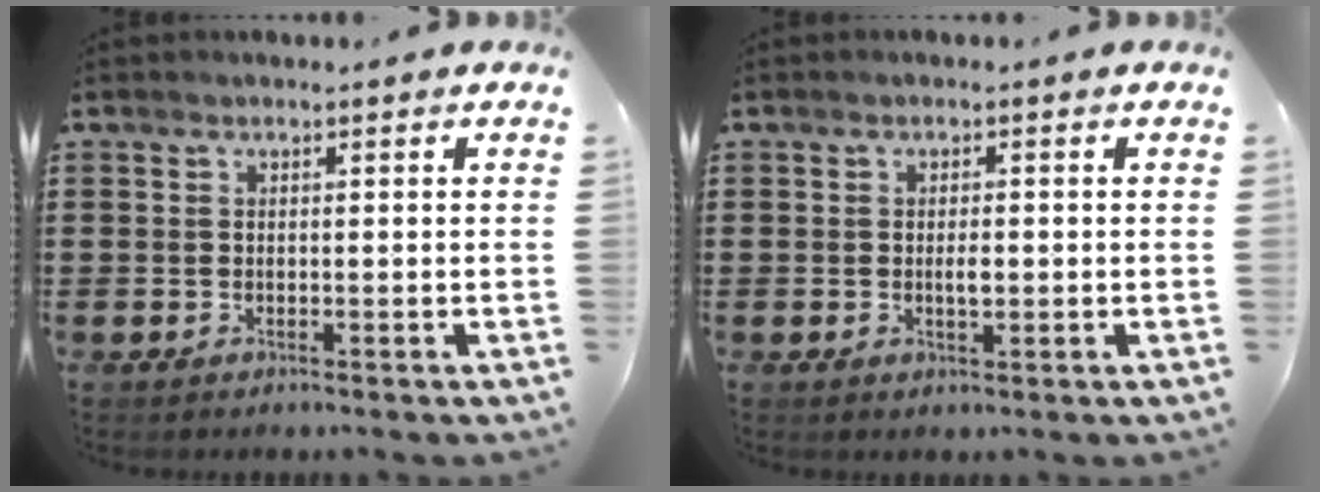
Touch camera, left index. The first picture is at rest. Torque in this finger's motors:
{"motor_torque": [0.72, 0.11, 0.05, 0.03]}